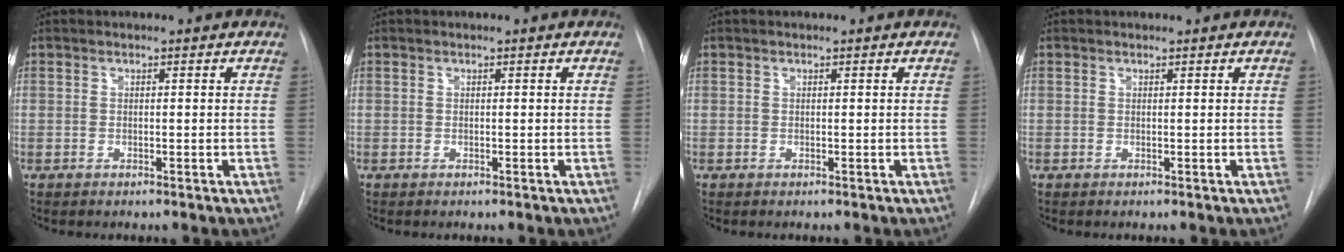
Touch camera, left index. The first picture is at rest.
{"total": 0.0}
{"total": 0.0}
{"total": 0.0}